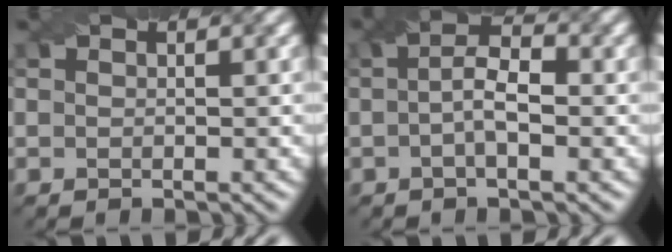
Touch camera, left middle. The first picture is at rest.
{"total": 3.3, "force": [-0.3, 1.0, 3.1], "torque": [-0.061, 0.006, -0.008]}